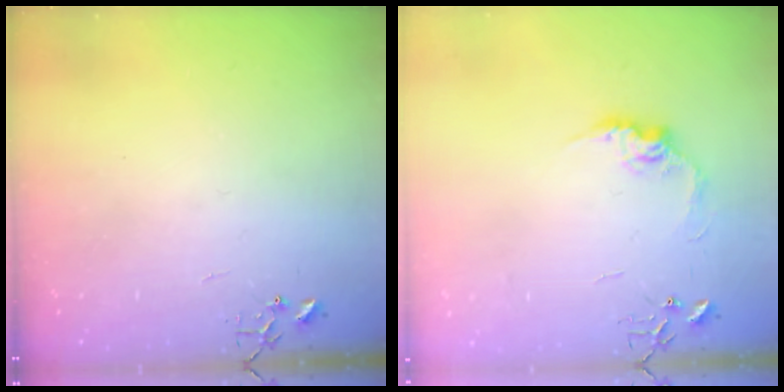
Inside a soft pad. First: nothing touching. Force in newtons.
{"total": 10.1, "press": 10.0, "slide": 0.5}